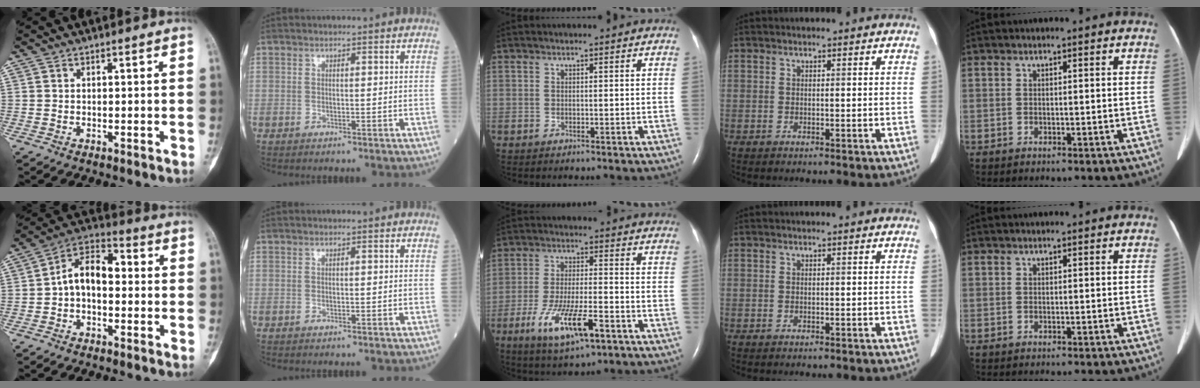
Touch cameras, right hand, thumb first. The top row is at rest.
{"thumb": {"total": 9.6, "force": [-0.4, 6.1, 7.4], "torque": [-0.103, 0.038, -0.023]}, "middle": {"total": 11.1, "force": [-5.3, 2.4, 9.4], "torque": [-0.179, -0.016, -0.088]}}